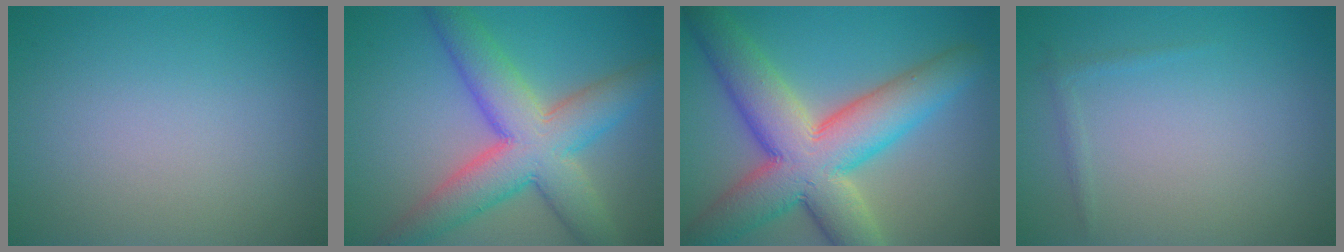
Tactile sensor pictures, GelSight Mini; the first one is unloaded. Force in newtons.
{"total": 9.0, "press": 9.0, "slide": 0.3}
{"total": 11.5, "press": 11.5, "slide": 0.5}
{"total": 0.7, "press": 0.7, "slide": 0.0}